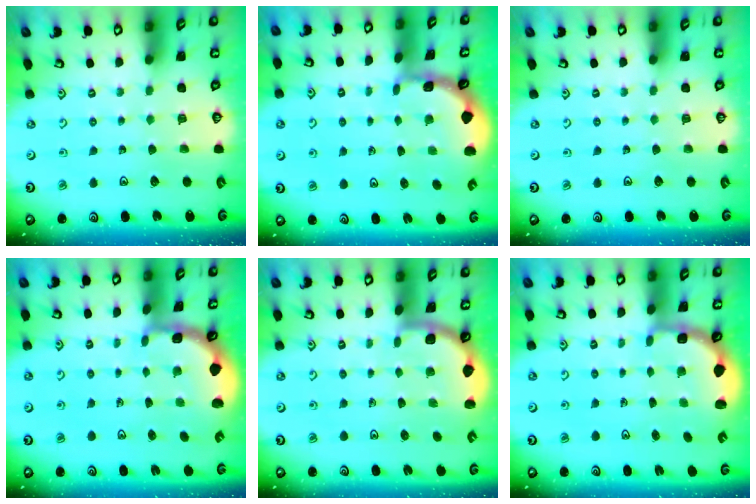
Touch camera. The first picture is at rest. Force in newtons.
{"total": 1.5, "press": 1.5, "slide": 0.1}
{"total": 0.0}
{"total": 2.1, "press": 2.1, "slide": 0.4}
{"total": 2.2, "press": 2.2, "slide": 0.1}
{"total": 2.5, "press": 2.2, "slide": 1.2}